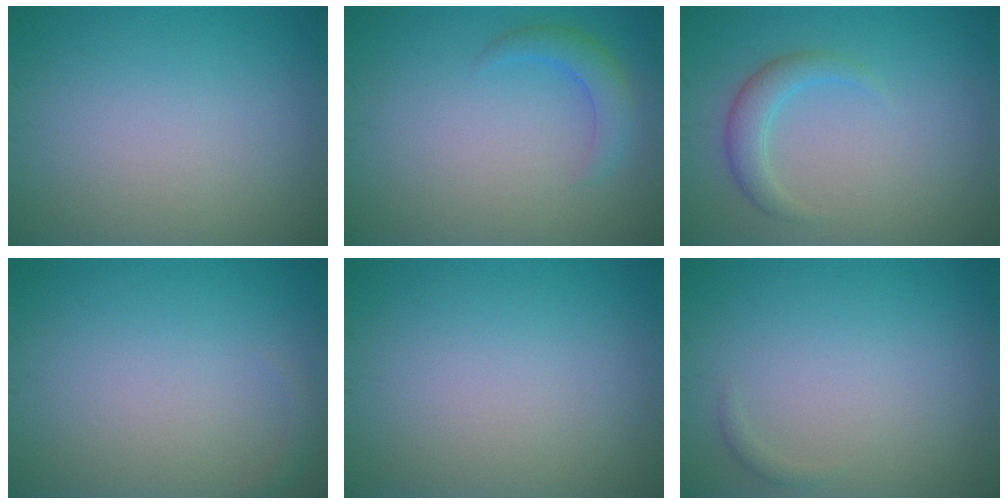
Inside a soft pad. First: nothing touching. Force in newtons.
{"total": 2.3, "press": 2.3, "slide": 0.0}
{"total": 2.4, "press": 2.4, "slide": 0.1}
{"total": 0.6, "press": 0.6, "slide": 0.1}
{"total": 0.0}
{"total": 0.6, "press": 0.6, "slide": 0.0}